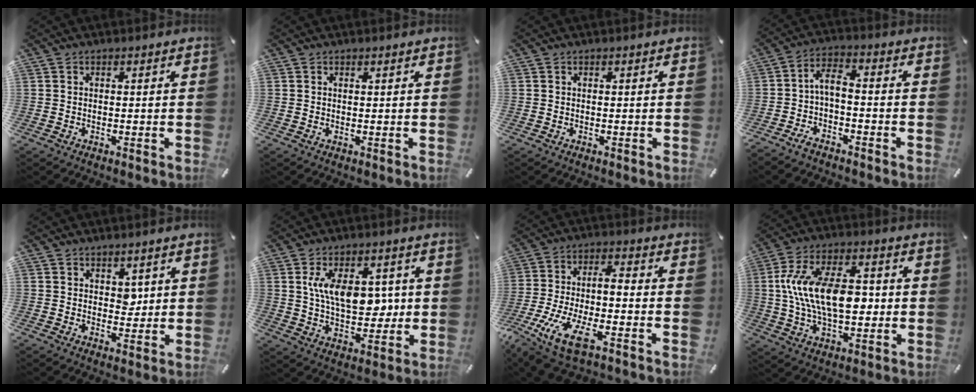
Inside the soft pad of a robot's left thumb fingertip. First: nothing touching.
{"total": 0.5, "force": [0.3, 0.0, 0.4], "torque": [-0.007, -0.001, 0.006]}
{"total": 0.0}
{"total": 4.4, "force": [-1.8, 1.5, 3.7], "torque": [-0.073, 0.008, -0.037]}
{"total": 3.3, "force": [1.5, 2.5, 1.5], "torque": [-0.001, -0.010, 0.020]}
{"total": 12.5, "force": [2.2, 7.1, 10.1], "torque": [-0.172, -0.007, 0.035]}
{"total": 11.6, "force": [-6.0, 3.8, 9.2], "torque": [-0.191, 0.004, -0.111]}
{"total": 17.1, "force": [0.2, 9.7, 14.0], "torque": [-0.279, 0.002, 0.000]}